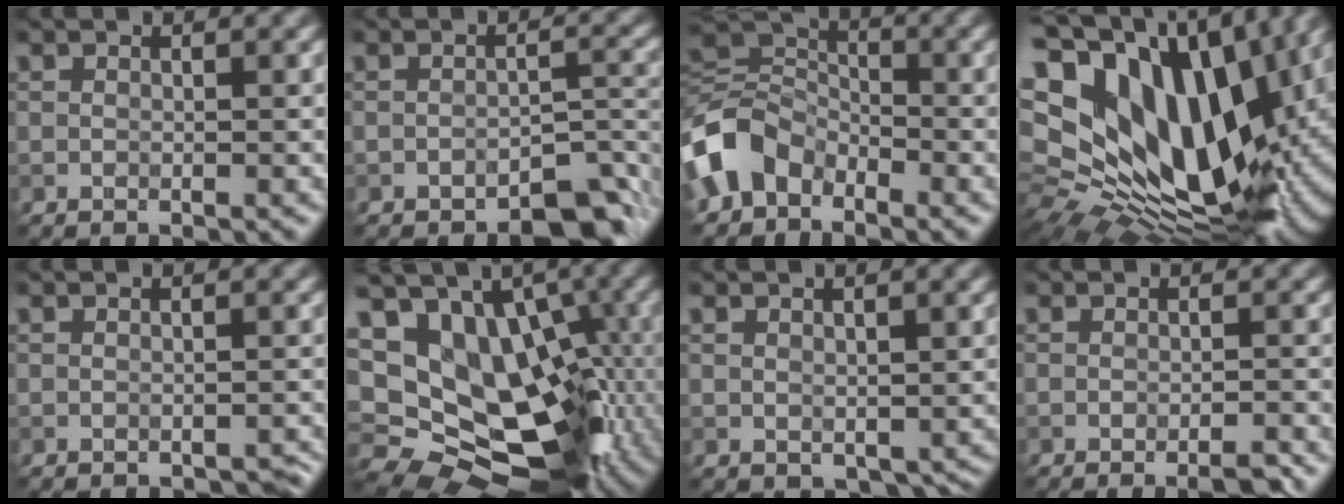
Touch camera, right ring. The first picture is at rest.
{"total": 4.9, "force": [-4.0, 1.4, 2.6], "torque": [-0.029, 0.004, -0.055]}
{"total": 5.7, "force": [-2.8, 4.2, 2.6], "torque": [-0.051, 0.010, -0.078]}
{"total": 22.0, "force": [6.8, 13.6, 15.9], "torque": [-0.289, -0.011, 0.157]}
{"total": 1.8, "force": [-1.6, 0.7, 0.6], "torque": [-0.009, 0.009, -0.011]}
{"total": 15.8, "force": [0.9, 11.5, 10.8], "torque": [-0.163, -0.001, 0.046]}
{"total": 2.0, "force": [0.1, 1.7, 1.1], "torque": [-0.011, -0.010, 0.007]}
{"total": 2.0, "force": [-1.5, 0.2, 1.3], "torque": [-0.017, 0.003, -0.023]}